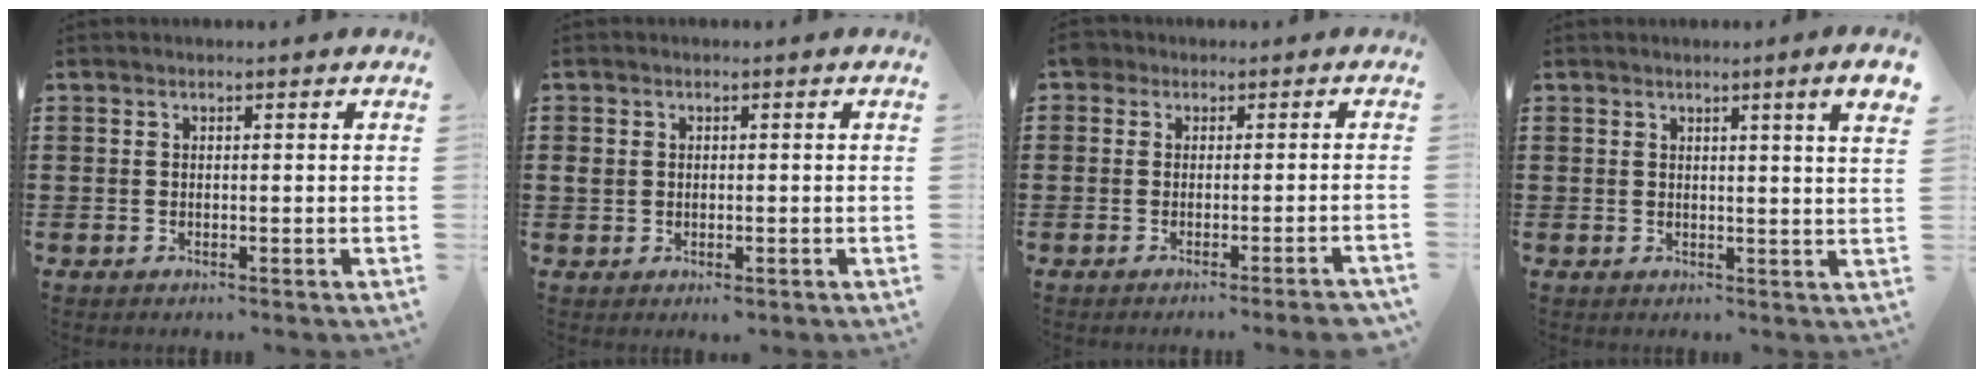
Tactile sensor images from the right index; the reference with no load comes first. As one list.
[{"total": 1.6, "force": [0.0, 1.3, 0.8], "torque": [-0.021, 0.006, -0.001]}, {"total": 2.0, "force": [-1.6, 0.5, 1.1], "torque": [-0.021, 0.005, -0.030]}, {"total": 3.2, "force": [1.9, -0.7, 2.5], "torque": [-0.050, -0.004, 0.031]}]